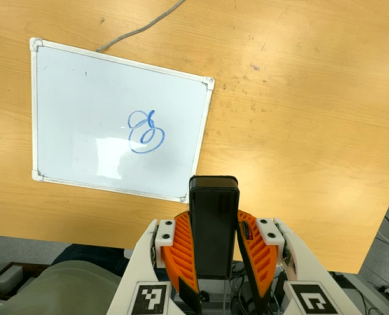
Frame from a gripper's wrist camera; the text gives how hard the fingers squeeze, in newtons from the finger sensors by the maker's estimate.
{"total": 9.0, "left": 7.4, "right": 10.6}